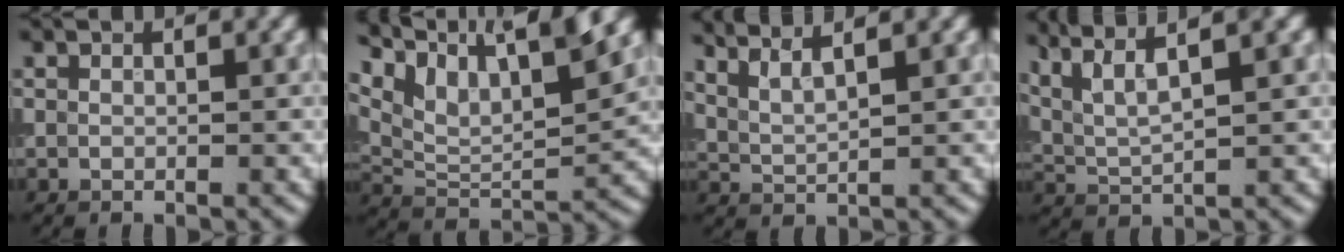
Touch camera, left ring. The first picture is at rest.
{"total": 10.1, "force": [7.0, 3.2, 6.6], "torque": [-0.126, 0.009, 0.130]}
{"total": 4.4, "force": [3.4, 1.2, 2.5], "torque": [-0.032, 0.020, 0.042]}
{"total": 6.6, "force": [4.4, 1.5, 4.7], "torque": [-0.087, 0.021, 0.065]}